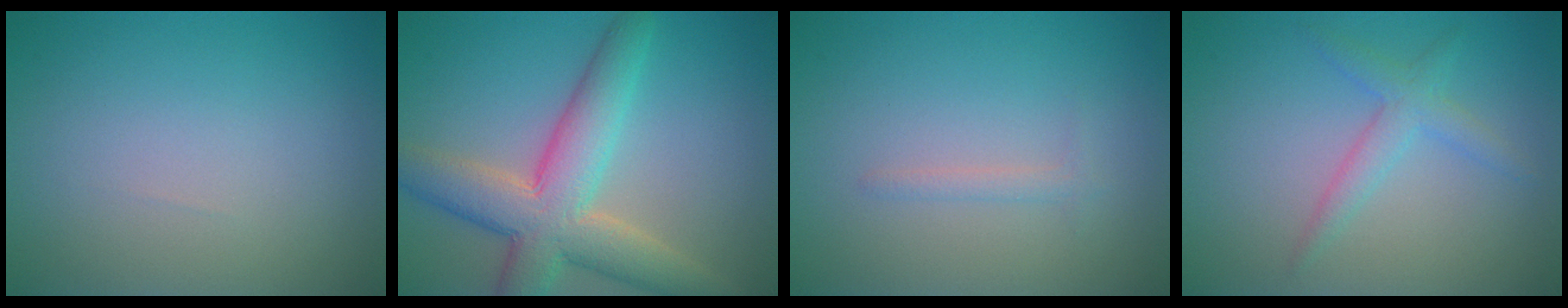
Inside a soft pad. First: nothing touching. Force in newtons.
{"total": 7.8, "press": 7.8, "slide": 0.6}
{"total": 0.9, "press": 0.9, "slide": 0.0}
{"total": 2.2, "press": 2.2, "slide": 0.1}